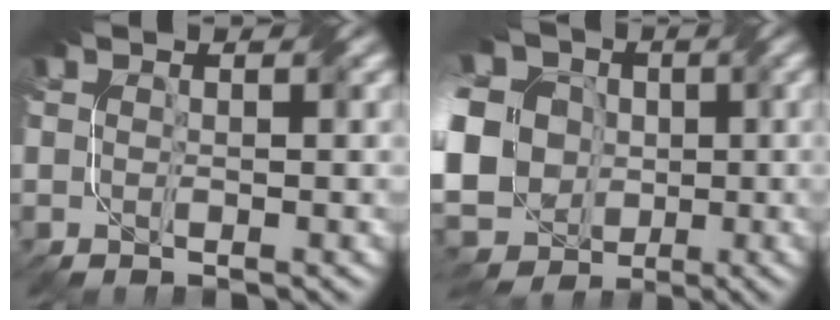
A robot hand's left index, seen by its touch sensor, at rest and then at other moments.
{"total": 21.9, "force": [-2.2, 19.2, 10.3], "torque": [-0.239, 0.018, -0.088]}